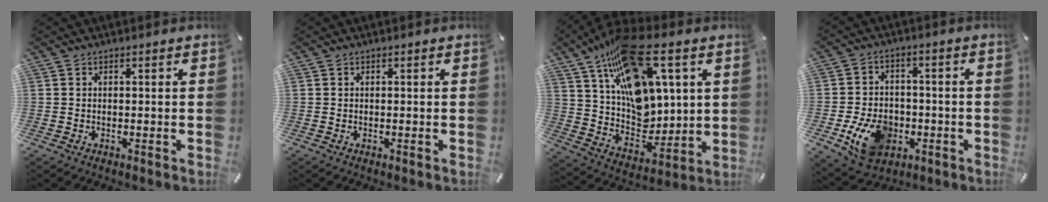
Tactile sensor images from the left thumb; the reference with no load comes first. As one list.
[{"total": 0.0}, {"total": 20.8, "force": [10.4, 11.6, 13.8], "torque": [-0.239, -0.064, 0.185]}, {"total": 12.1, "force": [-4.0, 9.0, 7.0], "torque": [-0.139, 0.014, -0.068]}]